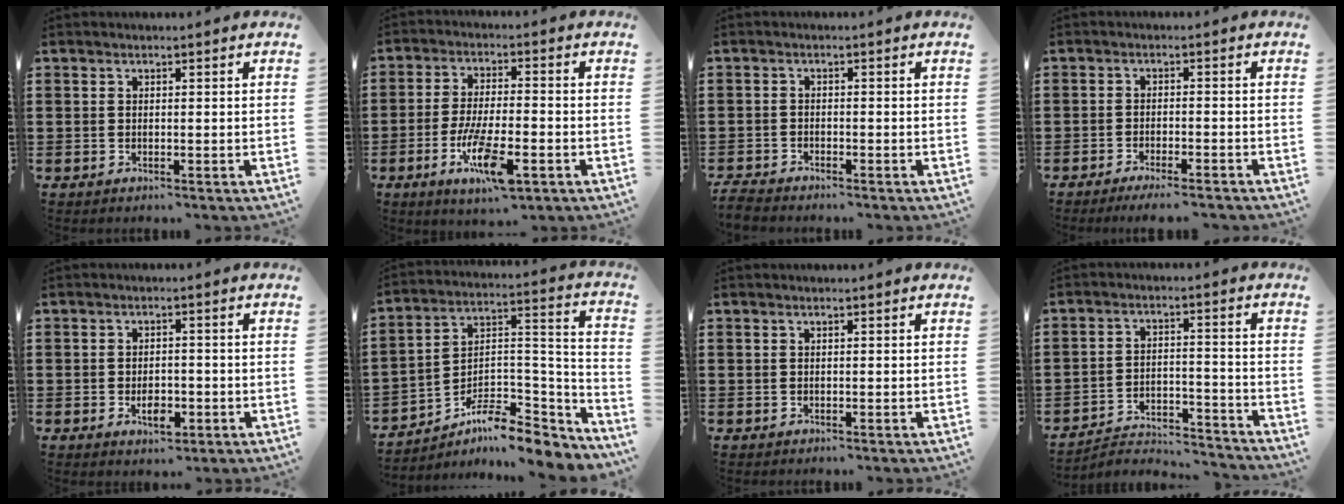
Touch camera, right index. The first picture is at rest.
{"total": 10.1, "force": [-4.2, 2.8, 8.7], "torque": [-0.175, -0.007, -0.073]}
{"total": 2.0, "force": [-2.0, 0.0, 0.0], "torque": [-0.004, 0.000, -0.043]}
{"total": 2.4, "force": [-2.2, -0.1, 0.9], "torque": [-0.016, 0.000, -0.042]}
{"total": 3.6, "force": [-1.4, 1.7, 2.9], "torque": [-0.041, 0.000, -0.026]}
{"total": 8.7, "force": [-6.8, 3.0, 4.5], "torque": [-0.076, 0.010, -0.131]}
{"total": 0.0}
{"total": 3.8, "force": [-3.7, 0.6, 1.0], "torque": [-0.022, 0.006, -0.078]}